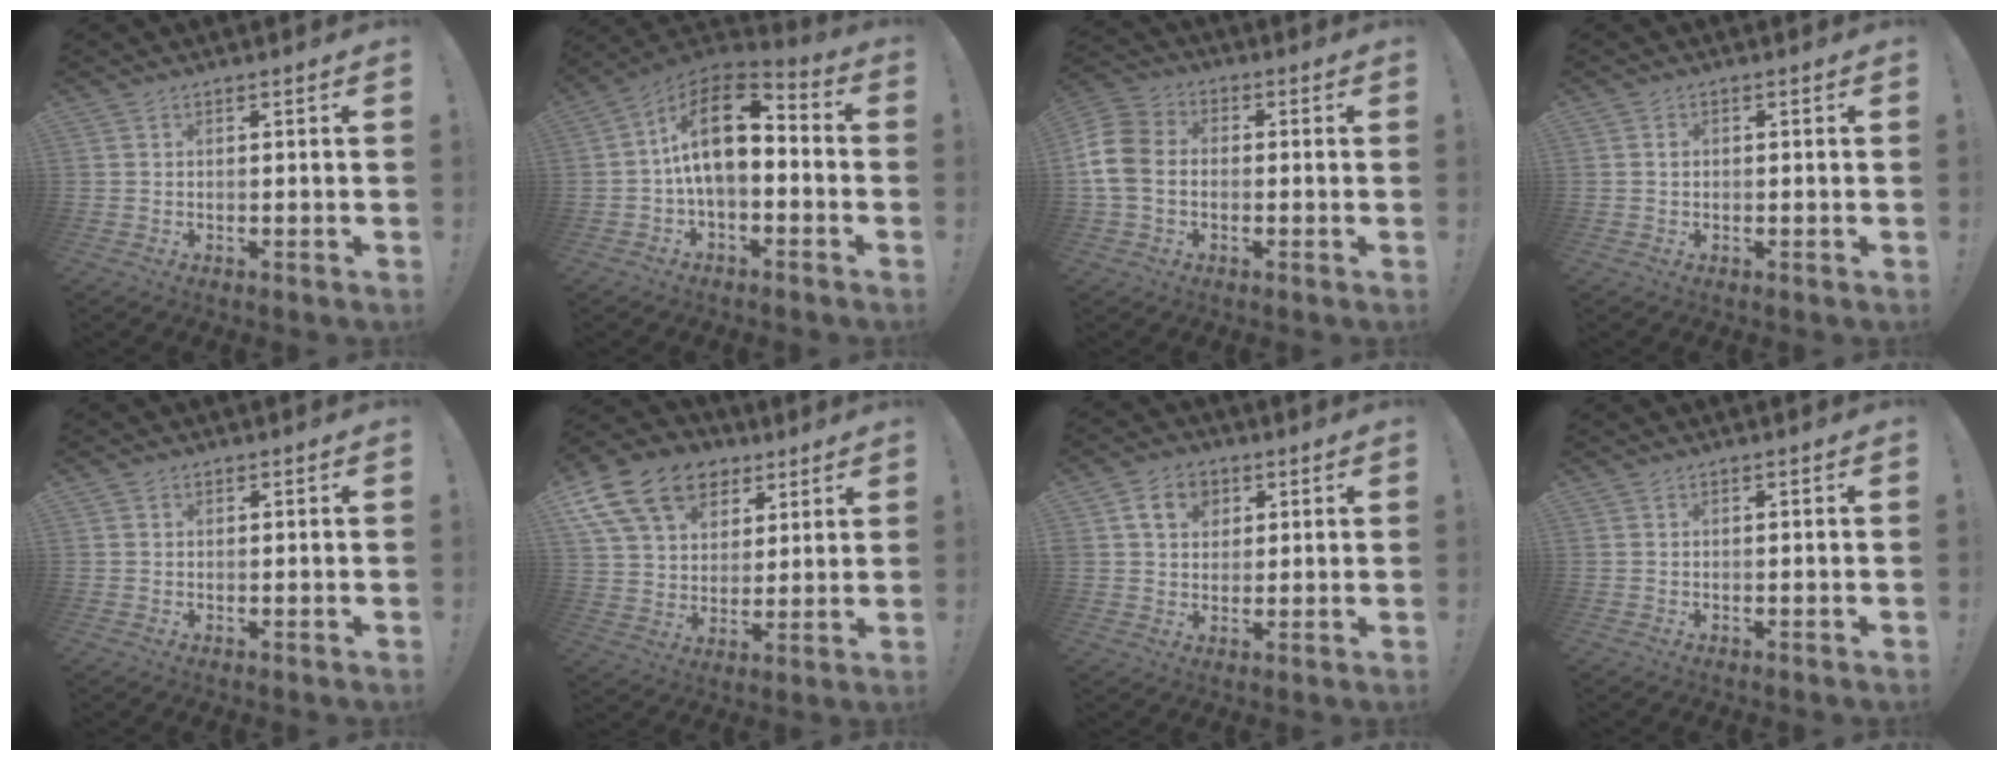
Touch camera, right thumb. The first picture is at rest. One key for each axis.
{"total": 15.0, "fx": 1.6, "fy": 8.0, "fz": 12.6, "tx": -0.224, "ty": 0.006, "tz": 0.033}
{"total": 11.1, "fx": -1.2, "fy": 8.5, "fz": 7.1, "tx": -0.162, "ty": 0.017, "tz": -0.022}
{"total": 0.6, "fx": 0.0, "fy": 0.5, "fz": 0.1, "tx": -0.002, "ty": 0.003, "tz": 0.001}
{"total": 0.7, "fx": 0.4, "fy": 0.6, "fz": 0.0, "tx": 0.002, "ty": 0.001, "tz": 0.006}
{"total": 19.3, "fx": 10.0, "fy": 13.3, "fz": 9.7, "tx": -0.155, "ty": -0.048, "tz": 0.190}
{"total": 8.2, "fx": 3.4, "fy": 6.5, "fz": 3.7, "tx": -0.055, "ty": -0.004, "tz": 0.066}
{"total": 0.0}